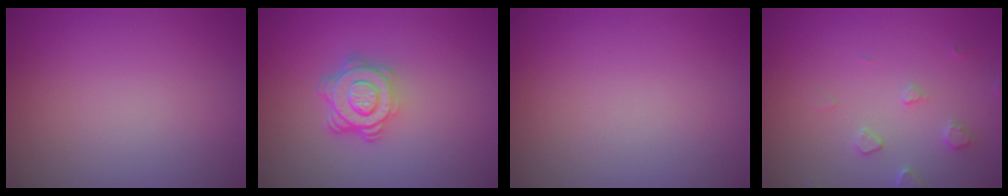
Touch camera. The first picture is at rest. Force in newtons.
{"total": 4.7, "press": 3.4, "slide": 3.2}
{"total": 0.0}
{"total": 1.9, "press": 1.8, "slide": 0.3}